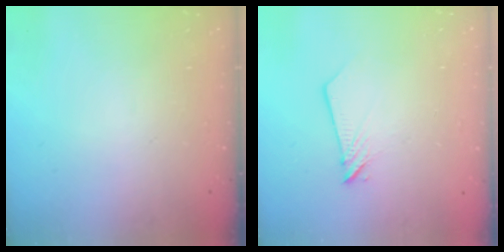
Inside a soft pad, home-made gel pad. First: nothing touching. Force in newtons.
{"total": 3.9, "press": 3.9, "slide": 0.4}